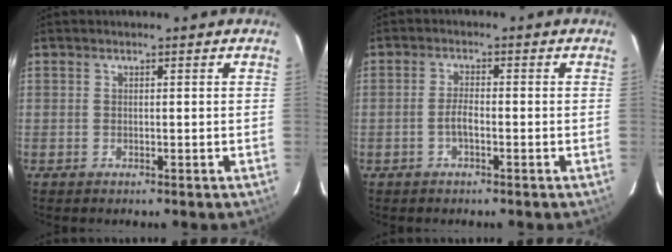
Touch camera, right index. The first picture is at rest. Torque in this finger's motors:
{"motor_torque": [0.33, -0.23, 0.19, 0.05]}